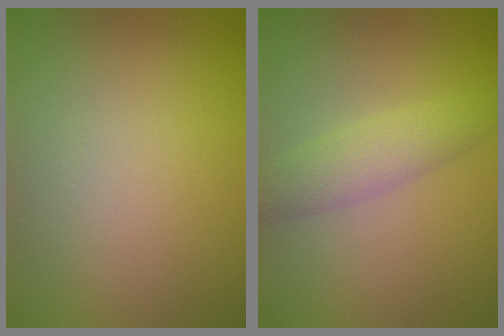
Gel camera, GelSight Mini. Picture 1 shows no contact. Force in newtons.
{"total": 2.9, "press": 2.9, "slide": 0.0}